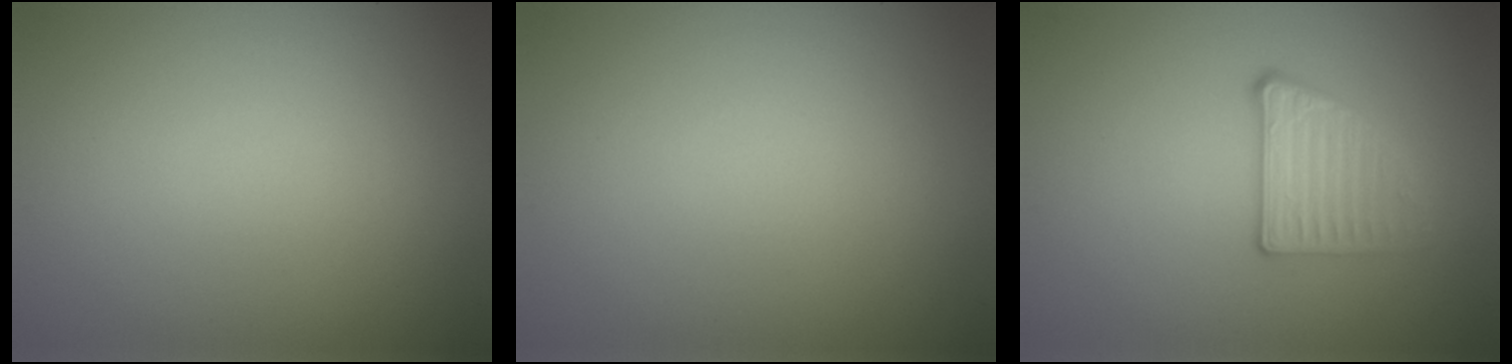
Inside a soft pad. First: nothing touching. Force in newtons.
{"total": 0.0}
{"total": 2.7, "press": 2.5, "slide": 1.2}